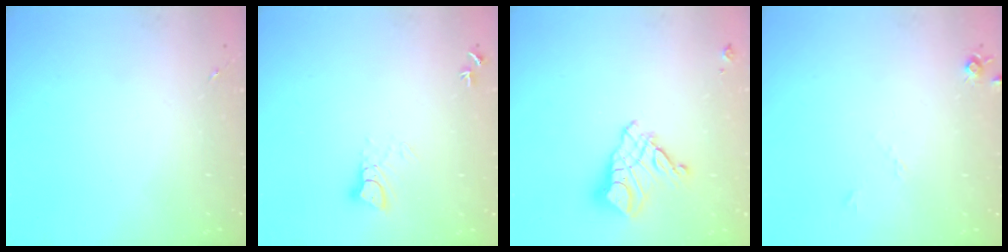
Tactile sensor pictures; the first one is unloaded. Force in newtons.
{"total": 4.6, "press": 4.5, "slide": 0.5}
{"total": 12.6, "press": 12.5, "slide": 1.1}
{"total": 5.4, "press": 5.4, "slide": 0.6}